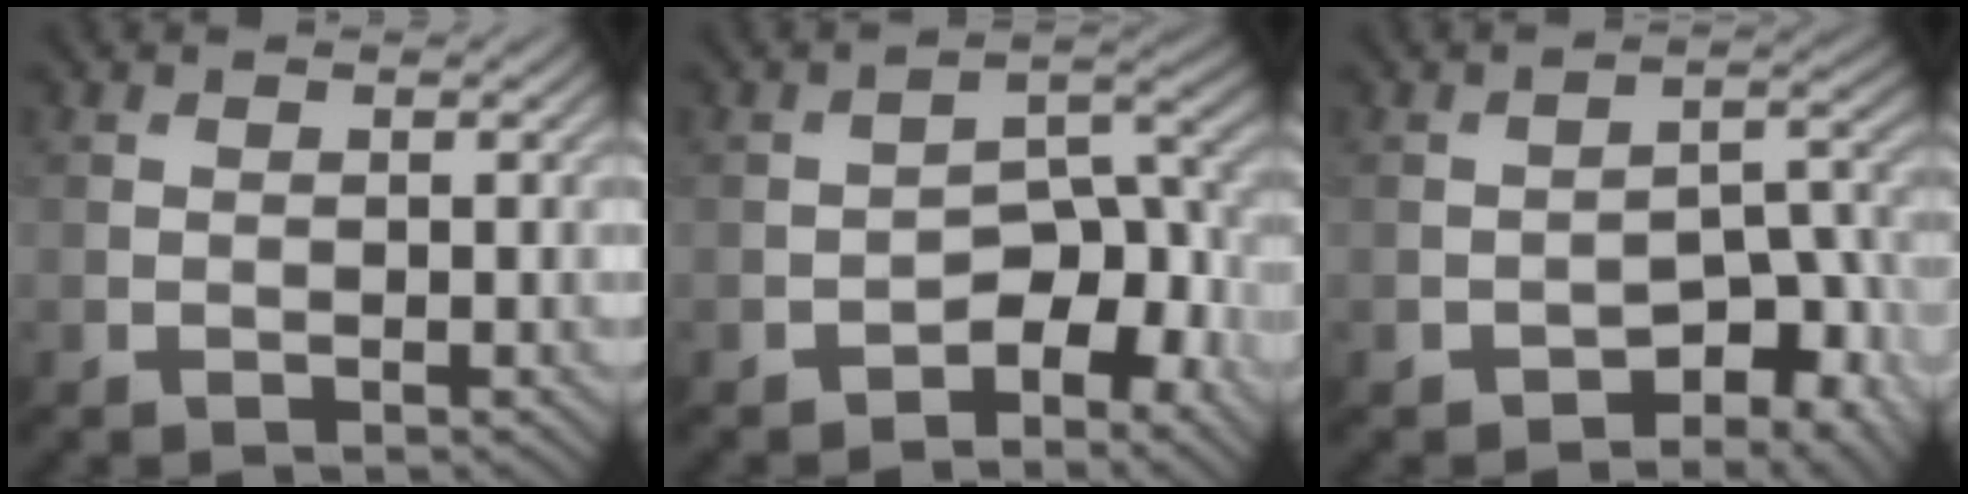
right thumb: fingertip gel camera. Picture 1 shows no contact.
{"total": 6.6, "force": [-3.7, 3.3, 4.5], "torque": [-0.048, 0.007, -0.067]}
{"total": 6.9, "force": [-4.3, 3.5, 4.1], "torque": [-0.044, 0.002, -0.069]}